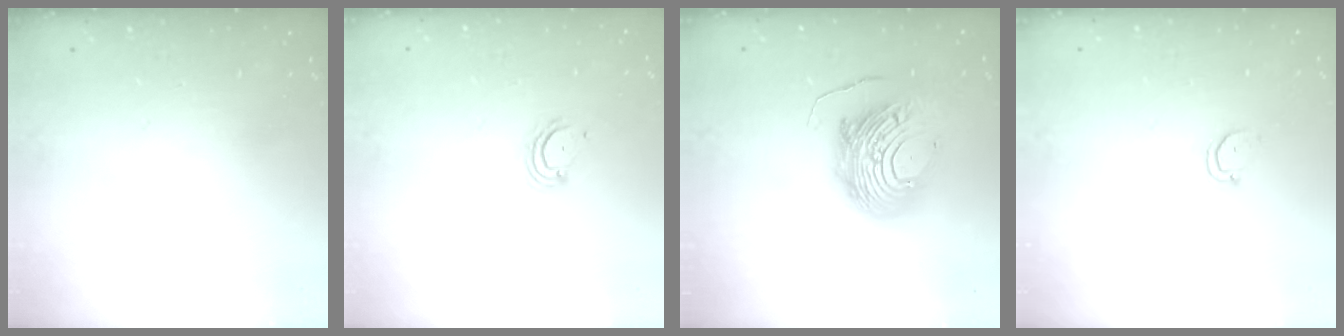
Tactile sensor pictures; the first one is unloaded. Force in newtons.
{"total": 2.3, "press": 2.3, "slide": 0.2}
{"total": 14.8, "press": 14.7, "slide": 1.3}
{"total": 2.5, "press": 2.5, "slide": 0.3}